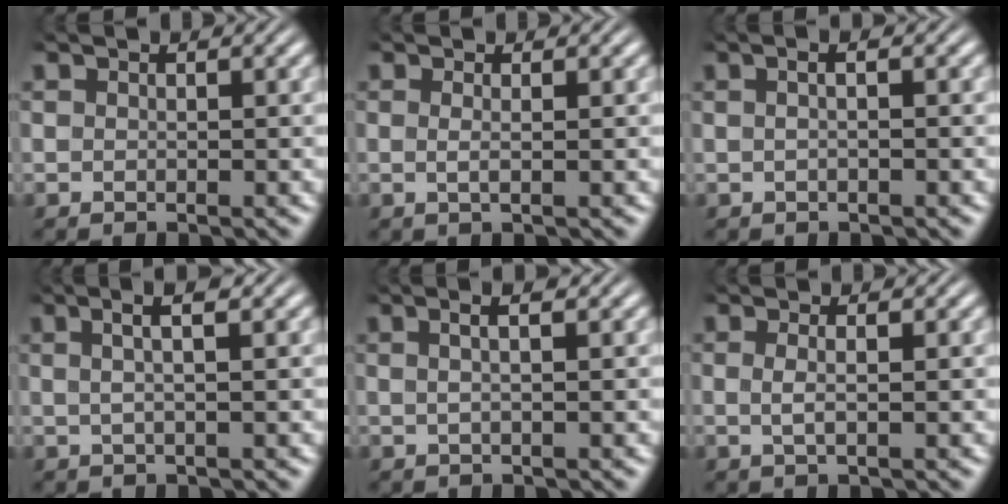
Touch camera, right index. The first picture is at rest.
{"total": 1.0, "force": [-0.1, -0.2, 1.0], "torque": [-0.023, -0.010, 0.003]}
{"total": 1.7, "force": [0.1, 0.4, 1.7], "torque": [-0.019, 0.011, -0.005]}
{"total": 3.7, "force": [1.8, 0.5, 3.2], "torque": [-0.044, 0.021, 0.022]}
{"total": 2.4, "force": [0.9, 0.2, 2.2], "torque": [-0.028, 0.014, 0.010]}
{"total": 1.6, "force": [0.0, 0.1, 1.6], "torque": [-0.033, -0.009, 0.005]}